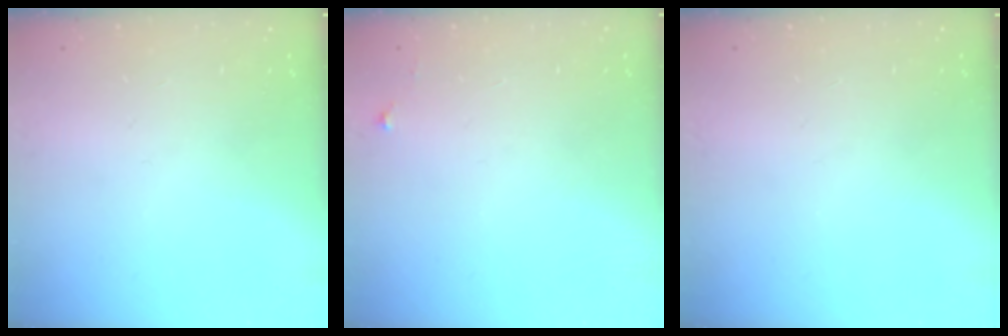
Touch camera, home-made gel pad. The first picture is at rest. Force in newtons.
{"total": 3.9, "press": 3.9, "slide": 0.4}
{"total": 0.0}